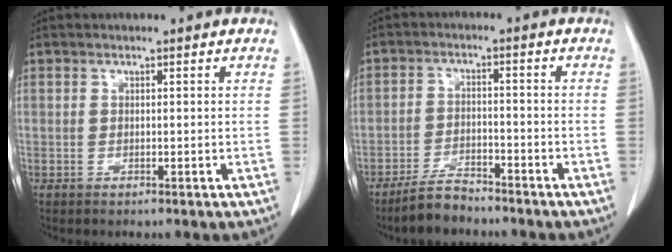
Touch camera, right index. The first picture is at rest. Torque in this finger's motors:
{"motor_torque": [-0.49, -0.40, -0.25, -0.11]}